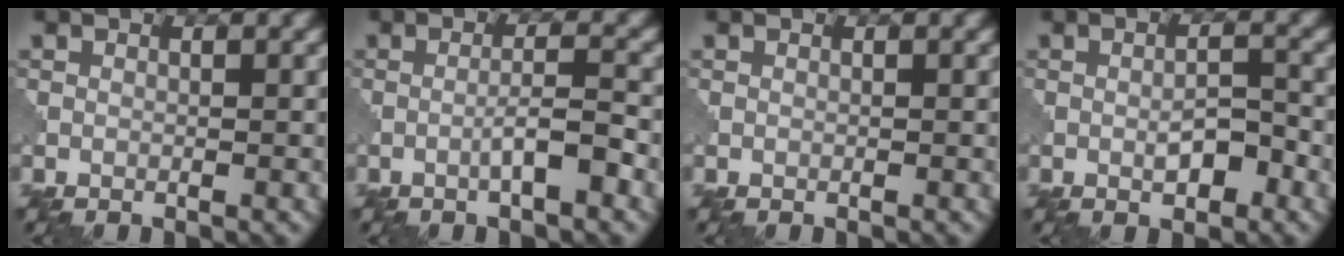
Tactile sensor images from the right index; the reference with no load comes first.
{"total": 2.7, "force": [-1.2, 0.2, 2.5], "torque": [-0.040, 0.011, -0.023]}
{"total": 0.0}
{"total": 2.7, "force": [-1.0, 1.0, 2.3], "torque": [-0.038, 0.002, -0.017]}